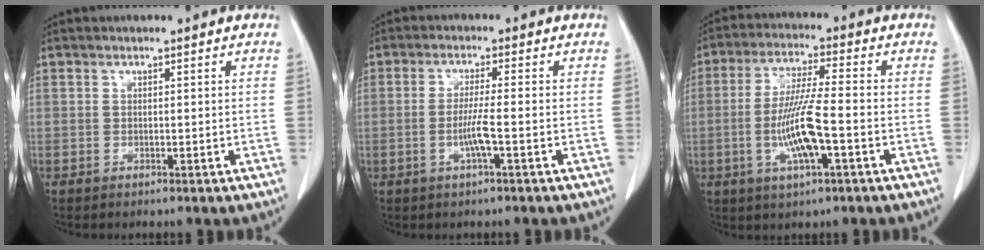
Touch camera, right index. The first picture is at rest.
{"total": 4.2, "force": [-1.3, 0.0, 3.9], "torque": [-0.080, -0.002, -0.025]}
{"total": 10.3, "force": [-2.7, 1.3, 9.9], "torque": [-0.196, -0.004, -0.050]}